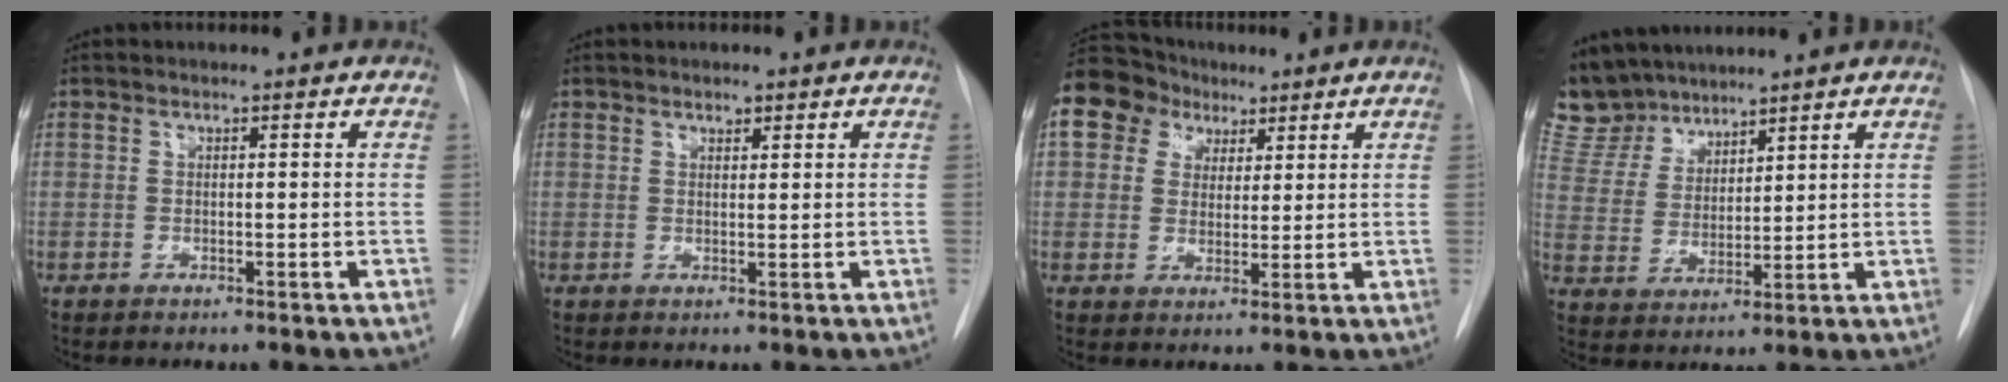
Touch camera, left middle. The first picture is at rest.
{"total": 1.2, "force": [0.9, 0.5, 0.6], "torque": [-0.009, -0.002, 0.012]}
{"total": 15.8, "force": [7.5, 12.7, 5.6], "torque": [-0.168, 0.078, 0.143]}
{"total": 10.4, "force": [9.4, 4.2, 1.5], "torque": [-0.045, 0.013, 0.200]}